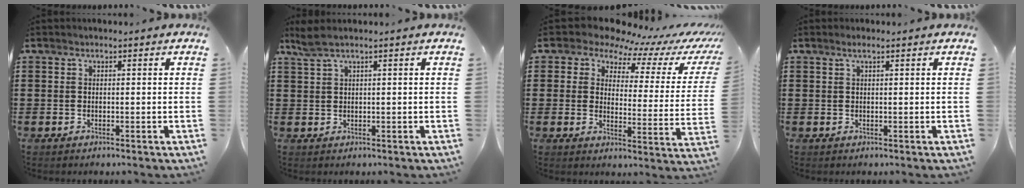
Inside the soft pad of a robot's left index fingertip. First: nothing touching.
{"total": 1.9, "force": [0.9, 0.1, 1.7], "torque": [-0.034, -0.002, 0.016]}
{"total": 6.6, "force": [5.7, 2.7, 2.0], "torque": [-0.060, -0.040, 0.095]}
{"total": 1.1, "force": [0.5, 0.0, 1.0], "torque": [-0.020, 0.001, 0.010]}